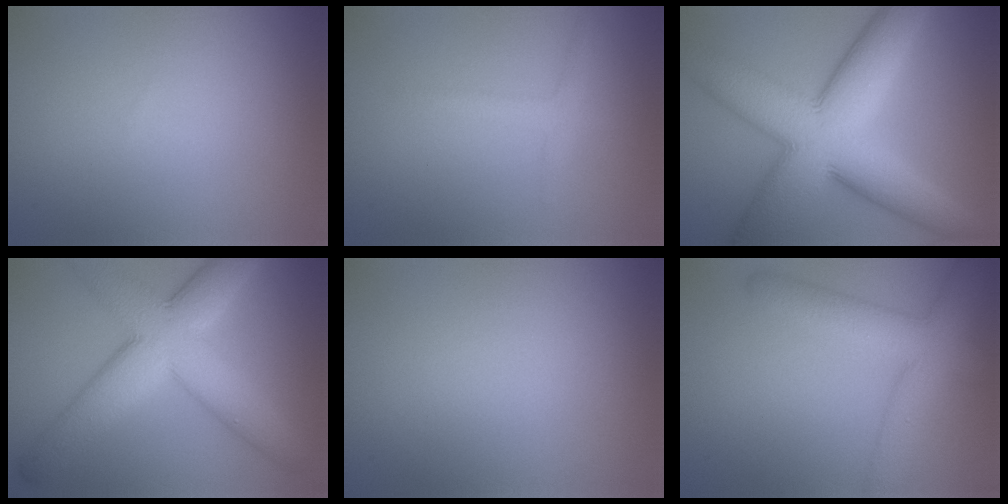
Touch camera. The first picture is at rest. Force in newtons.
{"total": 1.7, "press": 1.7, "slide": 0.0}
{"total": 13.4, "press": 13.4, "slide": 0.3}
{"total": 9.9, "press": 9.8, "slide": 0.5}
{"total": 0.0}
{"total": 6.3, "press": 6.3, "slide": 0.3}